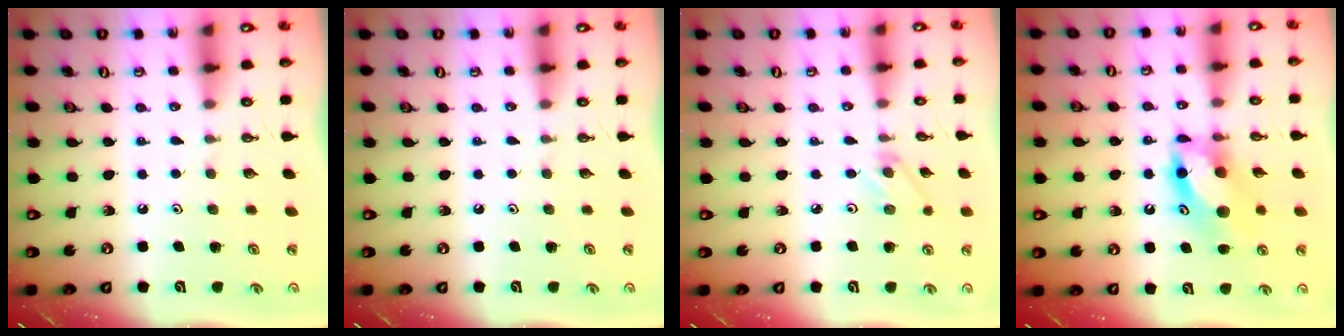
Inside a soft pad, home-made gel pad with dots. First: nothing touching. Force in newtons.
{"total": 0.0}
{"total": 2.8, "press": 2.7, "slide": 0.4}
{"total": 13.6, "press": 13.6, "slide": 0.5}